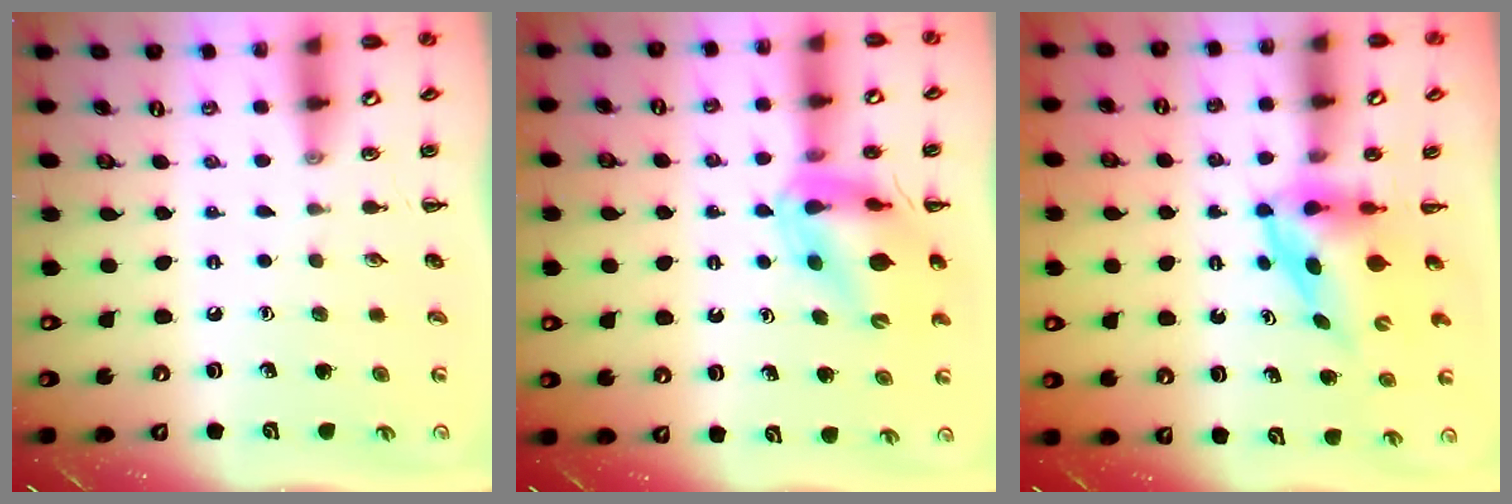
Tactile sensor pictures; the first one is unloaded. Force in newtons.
{"total": 13.5, "press": 12.9, "slide": 3.8}
{"total": 3.7, "press": 3.7, "slide": 0.6}